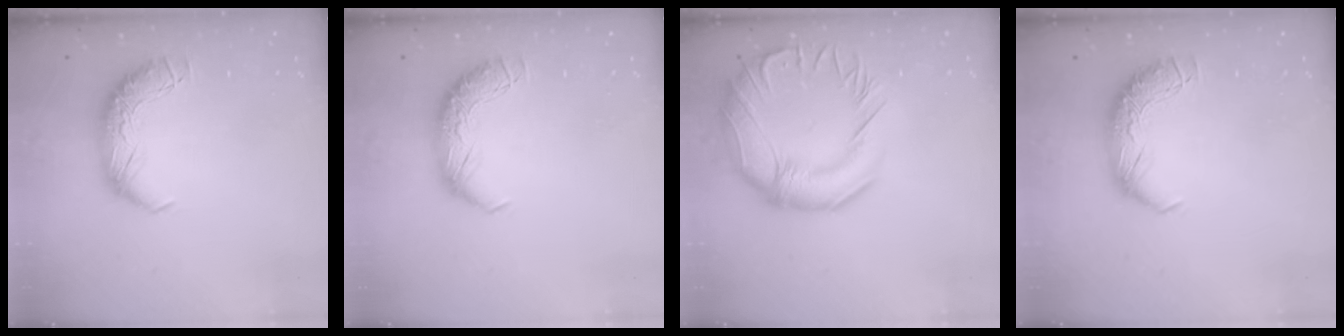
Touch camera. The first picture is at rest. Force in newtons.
{"total": 0.0}
{"total": 9.6, "press": 9.0, "slide": 3.3}
{"total": 0.0}